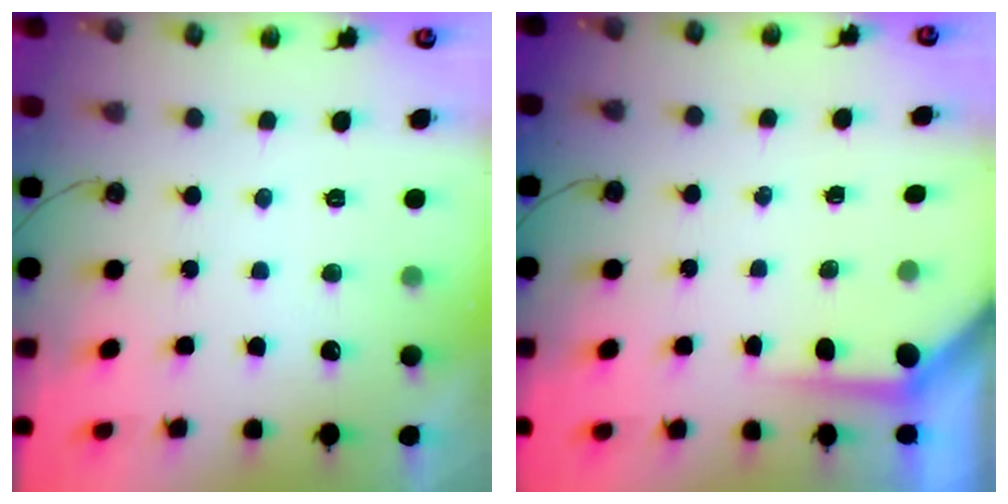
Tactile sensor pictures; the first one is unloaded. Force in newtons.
{"total": 3.6, "press": 3.6, "slide": 0.3}